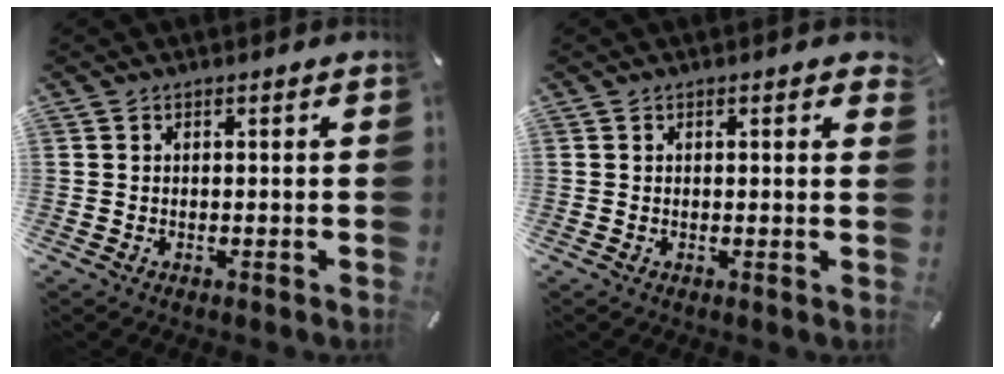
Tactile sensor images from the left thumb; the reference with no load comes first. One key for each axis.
{"total": 0.8, "fx": 0.4, "fy": 0.3, "fz": 0.6, "tx": 0.004, "ty": -0.004, "tz": 0.003}